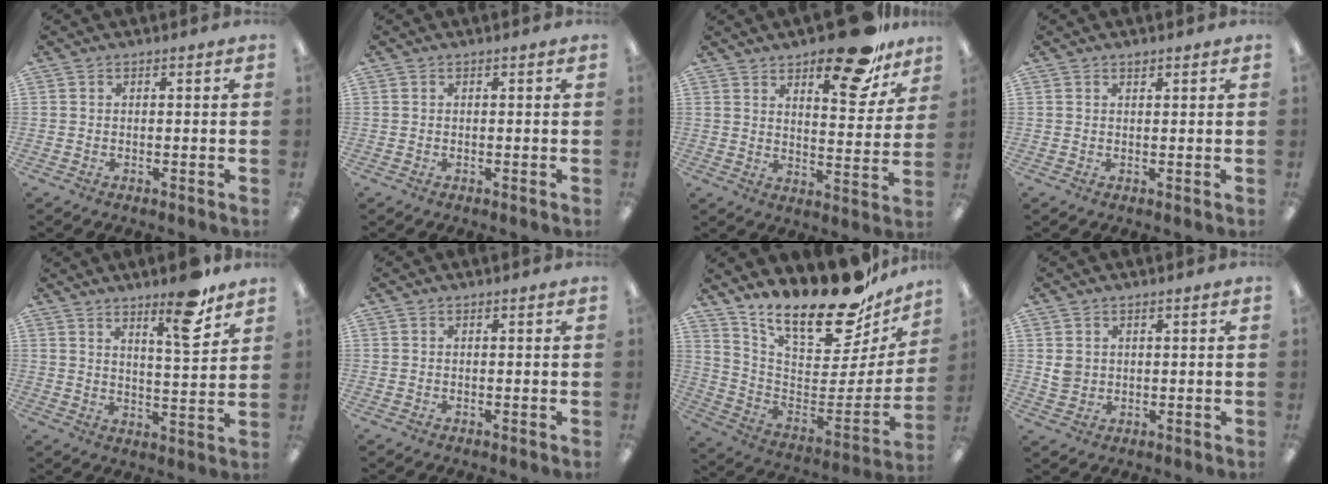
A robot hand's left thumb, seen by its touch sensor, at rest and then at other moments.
{"total": 0.0}
{"total": 17.7, "force": [12.9, 6.6, 10.2], "torque": [-0.120, -0.086, 0.208]}
{"total": 1.0, "force": [0.8, 0.3, 0.3], "torque": [-0.008, 0.000, 0.016]}
{"total": 11.2, "force": [8.0, 2.3, 7.5], "torque": [-0.100, -0.051, 0.127]}
{"total": 0.0}
{"total": 22.1, "force": [17.3, 7.3, 11.7], "torque": [-0.161, -0.141, 0.292]}
{"total": 3.2, "force": [1.2, 2.9, 0.9], "torque": [-0.012, 0.001, 0.021]}